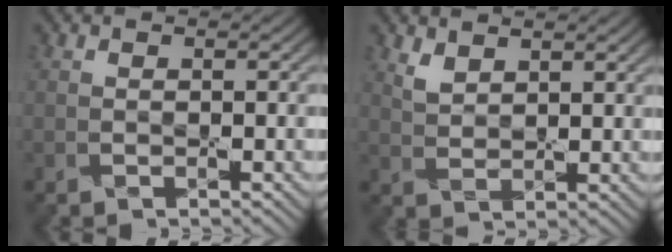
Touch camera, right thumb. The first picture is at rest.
{"total": 3.1, "force": [2.3, 1.5, 1.5], "torque": [-0.039, -0.005, 0.052]}